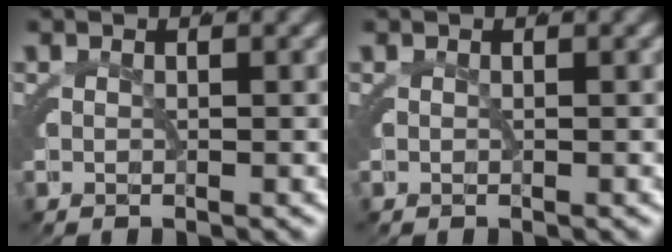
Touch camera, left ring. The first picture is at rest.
{"total": 0.0}